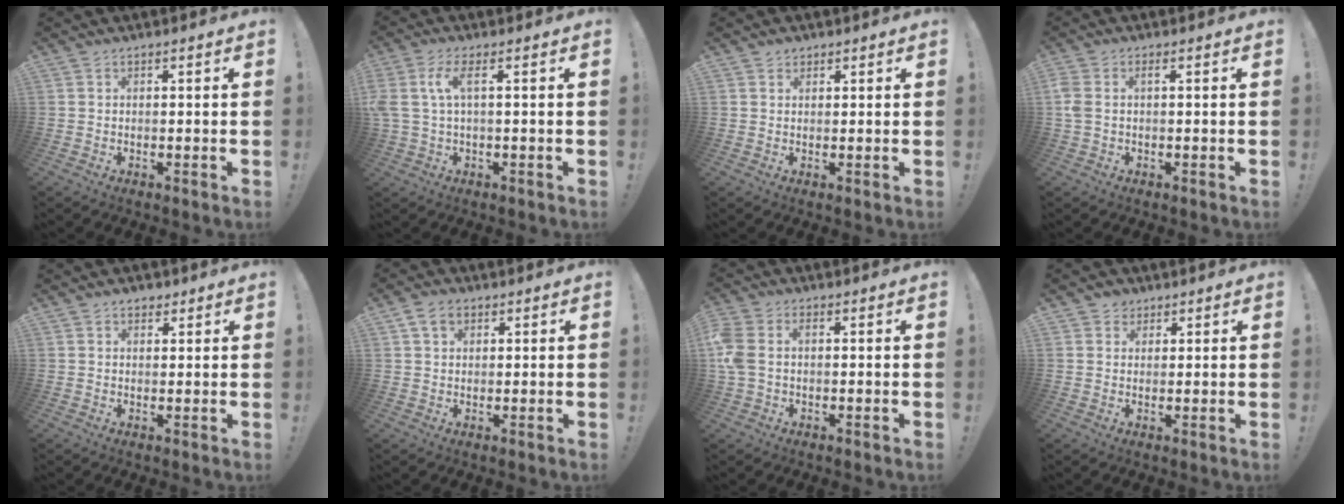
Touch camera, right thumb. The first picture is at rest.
{"total": 6.3, "force": [1.4, 1.7, 5.9], "torque": [-0.138, -0.009, 0.021]}
{"total": 1.6, "force": [1.1, 1.1, 0.3], "torque": [-0.004, -0.003, 0.021]}
{"total": 2.8, "force": [0.4, 1.2, 2.5], "torque": [-0.061, 0.003, 0.007]}
{"total": 2.5, "force": [1.6, 1.8, 0.8], "torque": [-0.001, -0.006, 0.026]}
{"total": 4.9, "force": [2.3, 3.5, 2.7], "torque": [-0.048, 0.002, 0.044]}
{"total": 5.4, "force": [0.4, 3.7, 4.0], "torque": [-0.107, 0.001, 0.006]}
{"total": 3.1, "force": [1.8, 2.5, 0.3], "torque": [-0.004, -0.005, 0.031]}